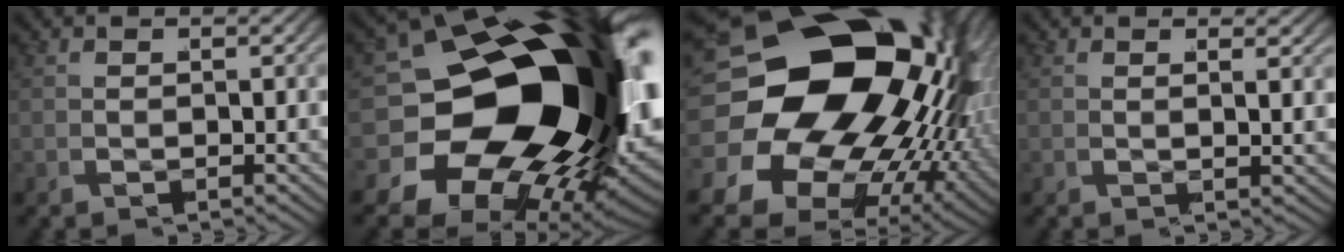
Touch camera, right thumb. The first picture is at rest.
{"total": 32.3, "force": [0.6, 19.0, 26.1], "torque": [-0.392, -0.053, 0.022]}
{"total": 32.7, "force": [1.6, 23.2, 22.9], "torque": [-0.374, -0.049, 0.017]}
{"total": 1.1, "force": [0.9, -0.6, 0.4], "torque": [-0.006, 0.008, 0.014]}